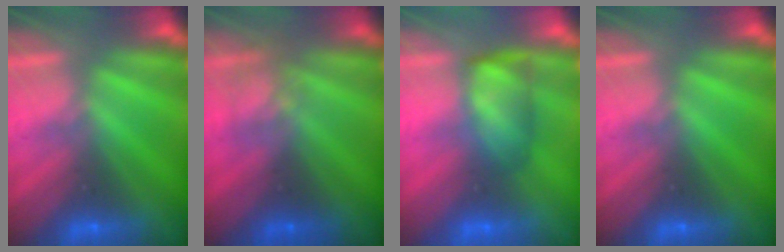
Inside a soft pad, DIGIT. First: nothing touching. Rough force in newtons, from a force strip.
{"total": 2.4}
{"total": 4.8}
{"total": 0.0}